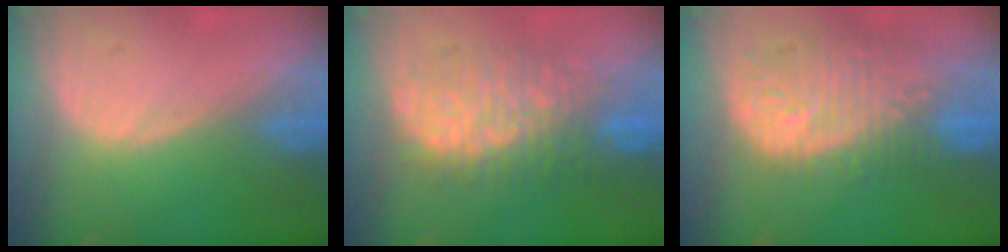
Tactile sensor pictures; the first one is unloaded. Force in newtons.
{"total": 9.5, "press": 9.5, "slide": 0.7}
{"total": 12.3, "press": 10.8, "slide": 5.9}